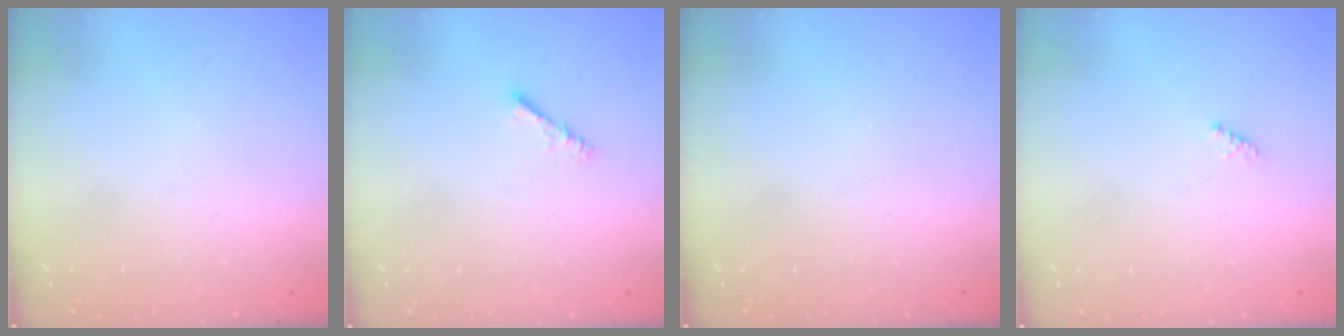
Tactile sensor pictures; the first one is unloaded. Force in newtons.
{"total": 2.3, "press": 2.3, "slide": 0.4}
{"total": 0.0}
{"total": 1.5, "press": 1.4, "slide": 0.4}